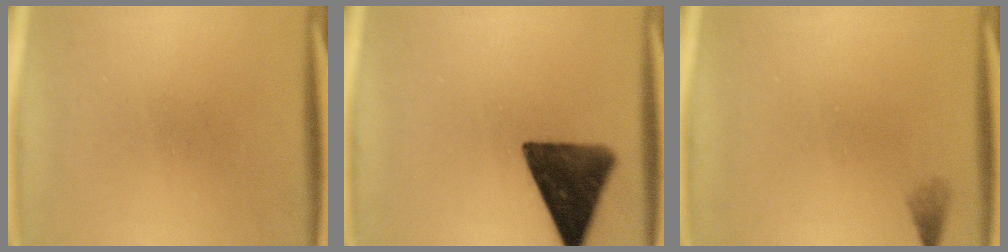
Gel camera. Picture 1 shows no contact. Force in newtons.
{"total": 12.6}
{"total": 1.0}